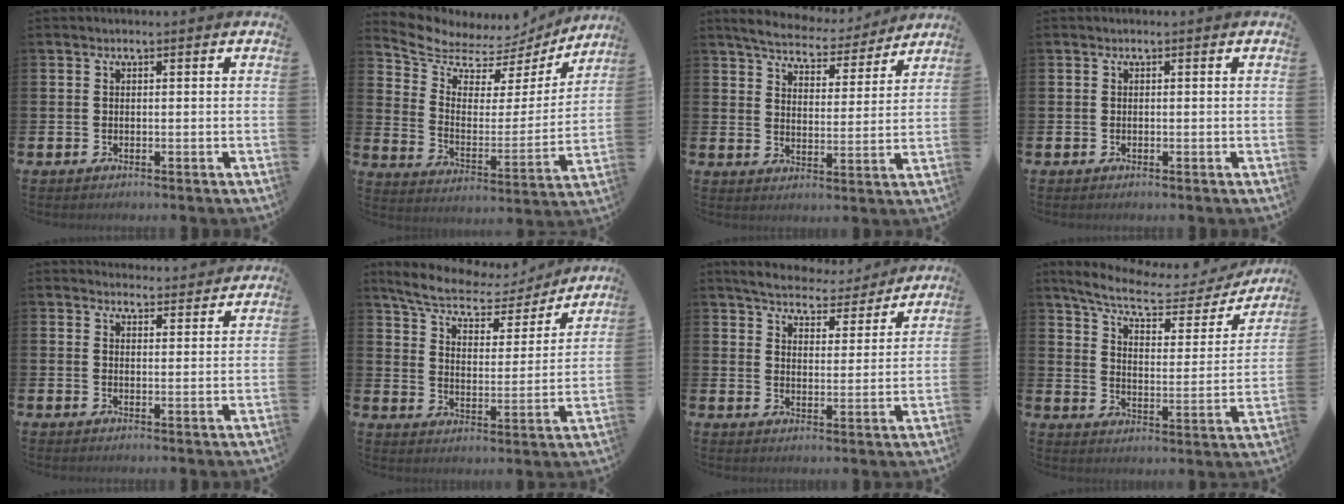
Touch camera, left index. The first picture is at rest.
{"total": 7.0, "force": [6.1, 3.2, 1.1], "torque": [-0.070, -0.049, 0.104]}
{"total": 5.9, "force": [5.7, 1.1, 1.1], "torque": [-0.046, -0.037, 0.098]}
{"total": 0.0}
{"total": 3.4, "force": [3.4, 0.6, -0.2], "torque": [0.009, -0.023, 0.059]}
{"total": 7.6, "force": [6.6, 2.2, 3.0], "torque": [-0.089, -0.043, 0.109]}
{"total": 5.5, "force": [5.3, 1.1, 0.5], "torque": [-0.035, -0.038, 0.092]}
{"total": 8.4, "force": [6.8, 2.4, 4.2], "torque": [-0.096, -0.043, 0.108]}